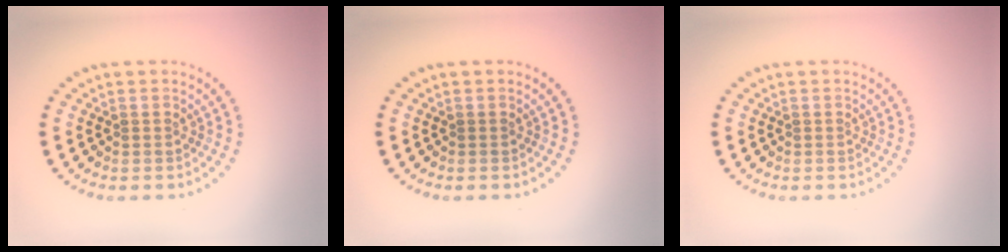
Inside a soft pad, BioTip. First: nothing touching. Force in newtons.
{"total": 0.0}
{"total": 0.0}